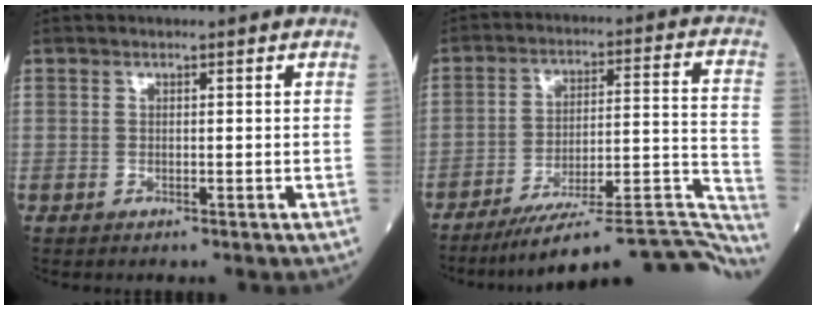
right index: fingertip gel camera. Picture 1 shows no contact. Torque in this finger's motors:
{"motor_torque": [0.14, -1.37, 0.40, 0.15]}